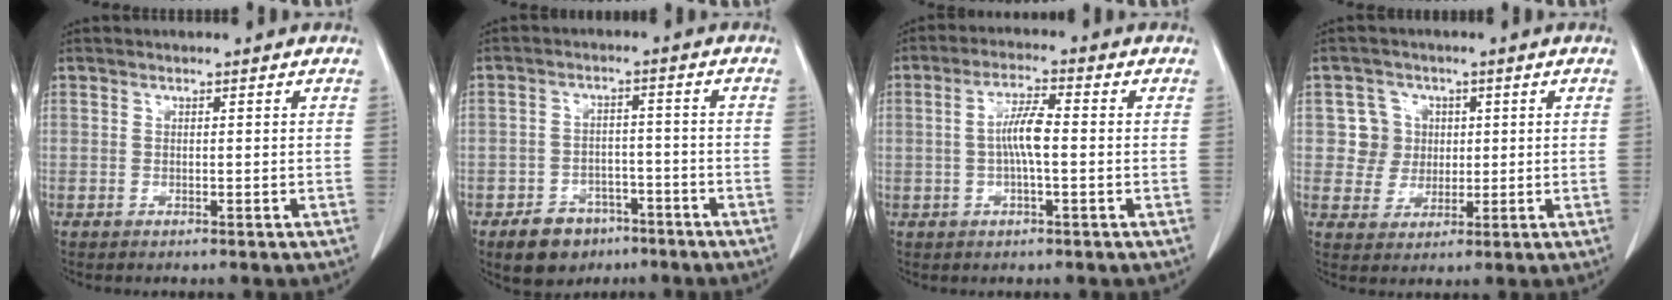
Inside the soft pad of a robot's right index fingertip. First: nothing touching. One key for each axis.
{"total": 6.5, "fx": -4.1, "fy": 4.5, "fz": 2.3, "tx": -0.040, "ty": 0.007, "tz": -0.058}
{"total": 5.6, "fx": -0.1, "fy": 0.9, "fz": 5.5, "tx": -0.109, "ty": 0.009, "tz": -0.005}
{"total": 5.3, "fx": 1.2, "fy": 5.2, "fz": 0.4, "tx": 0.001, "ty": 0.014, "tz": 0.025}